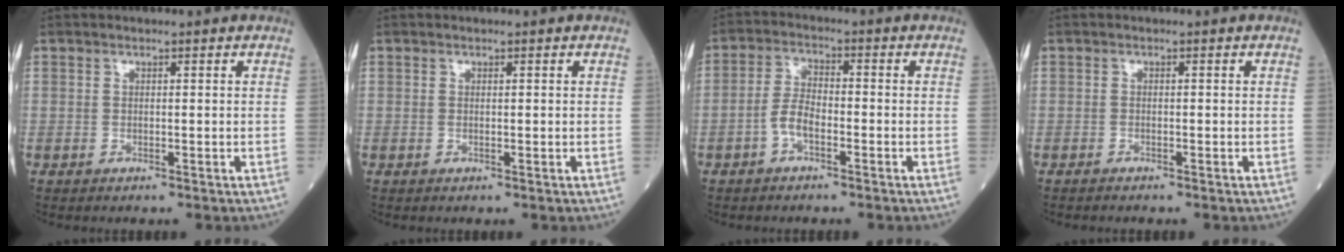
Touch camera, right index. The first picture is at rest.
{"total": 0.0}
{"total": 4.4, "force": [-2.1, 2.0, 3.3], "torque": [-0.080, 0.011, -0.043]}
{"total": 1.6, "force": [-1.4, 0.5, 0.7], "torque": [-0.016, -0.004, -0.019]}